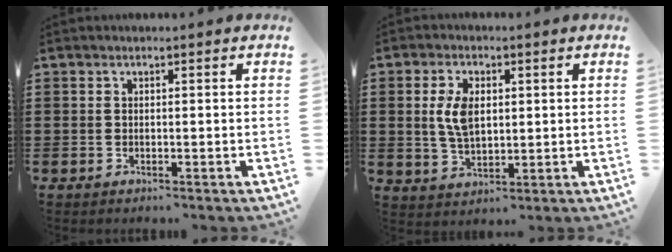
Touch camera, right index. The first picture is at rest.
{"total": 6.1, "force": [0.9, 3.5, 5.0], "torque": [-0.119, 0.007, 0.011]}